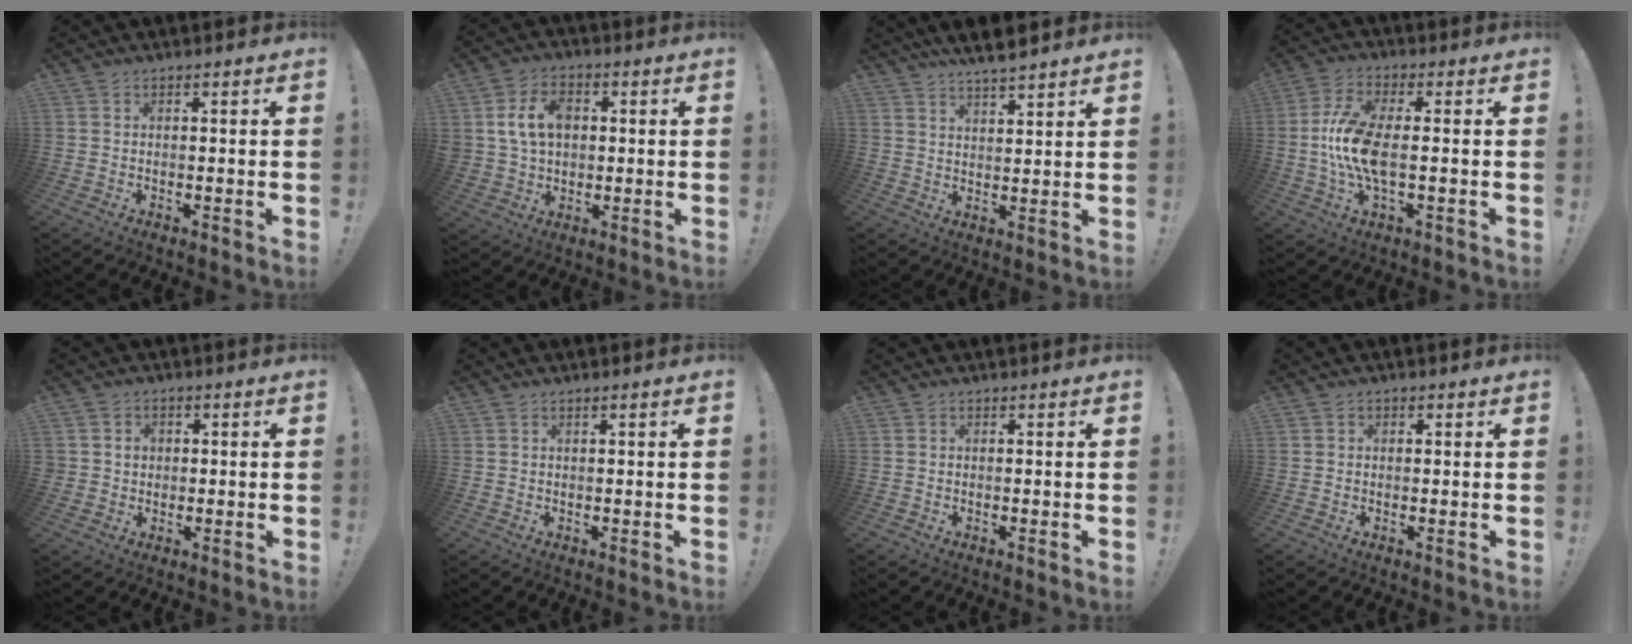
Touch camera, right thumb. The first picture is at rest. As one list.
[{"total": 10.8, "force": [2.5, 8.5, 6.2], "torque": [-0.102, 0.004, 0.051]}, {"total": 6.8, "force": [6.2, 1.0, 2.8], "torque": [-0.051, -0.033, 0.111]}, {"total": 12.6, "force": [-0.7, 5.2, 11.4], "torque": [-0.214, 0.000, -0.009]}, {"total": 3.4, "force": [0.5, 3.2, 0.8], "torque": [-0.019, 0.005, 0.011]}, {"total": 0.9, "force": [0.6, -0.2, 0.7], "torque": [-0.016, 0.000, 0.010]}, {"total": 0.0}, {"total": 0.9, "force": [0.2, 0.8, 0.3], "torque": [0.002, 0.000, 0.002]}]